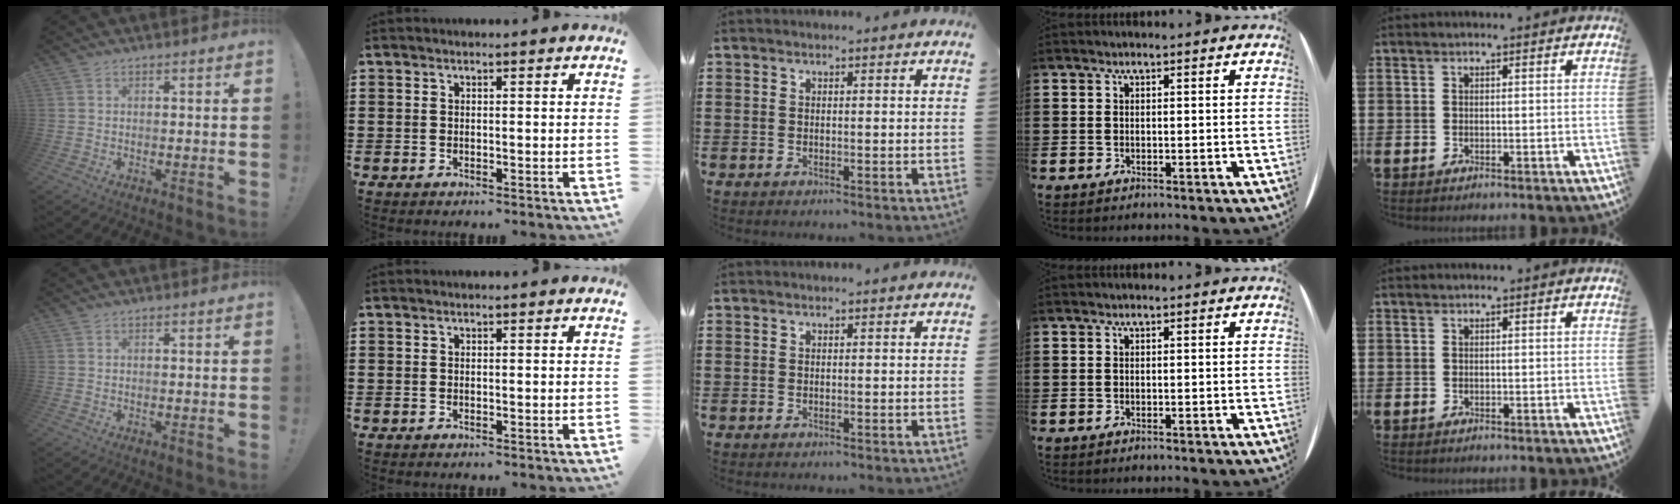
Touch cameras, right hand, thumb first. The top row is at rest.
{}